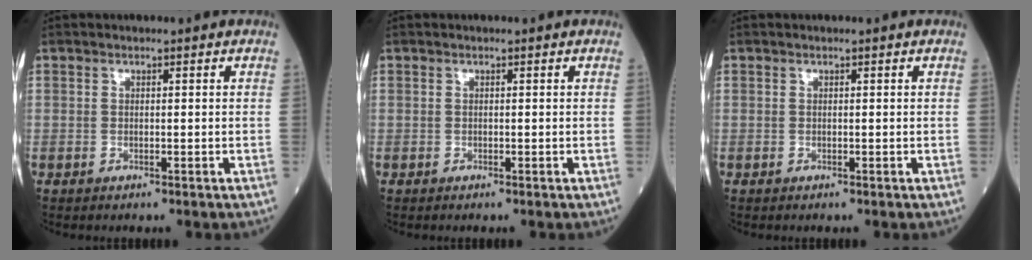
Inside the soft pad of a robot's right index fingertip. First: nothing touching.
{"total": 0.0}
{"total": 0.0}